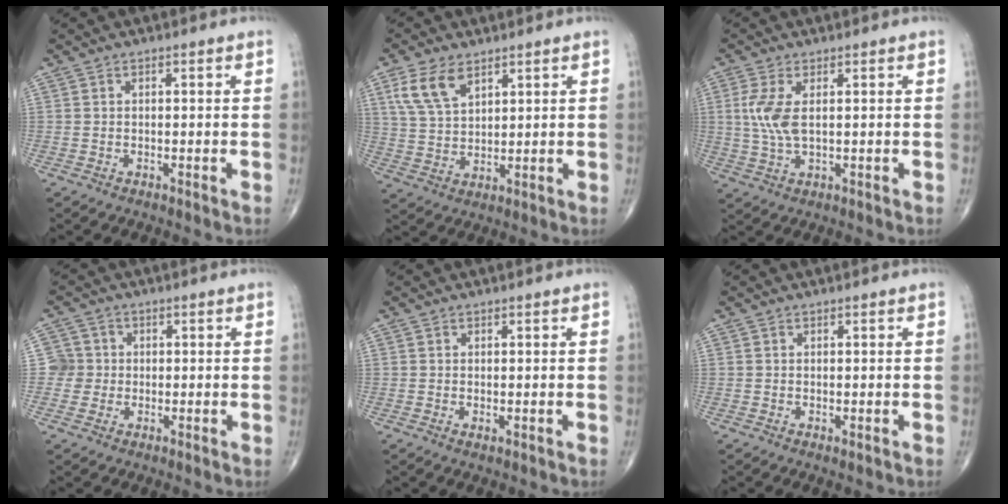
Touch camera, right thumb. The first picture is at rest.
{"total": 8.3, "force": [4.5, 4.5, 5.3], "torque": [-0.098, -0.012, 0.095]}
{"total": 6.2, "force": [1.1, 2.6, 5.5], "torque": [-0.137, -0.004, 0.025]}
{"total": 3.8, "force": [-0.1, 3.8, 0.0], "torque": [0.030, 0.010, -0.010]}
{"total": 0.9, "force": [-0.1, 0.4, 0.8], "torque": [-0.015, -0.004, -0.001]}
{"total": 0.7, "force": [-0.1, 0.2, 0.6], "torque": [-0.012, -0.004, -0.001]}